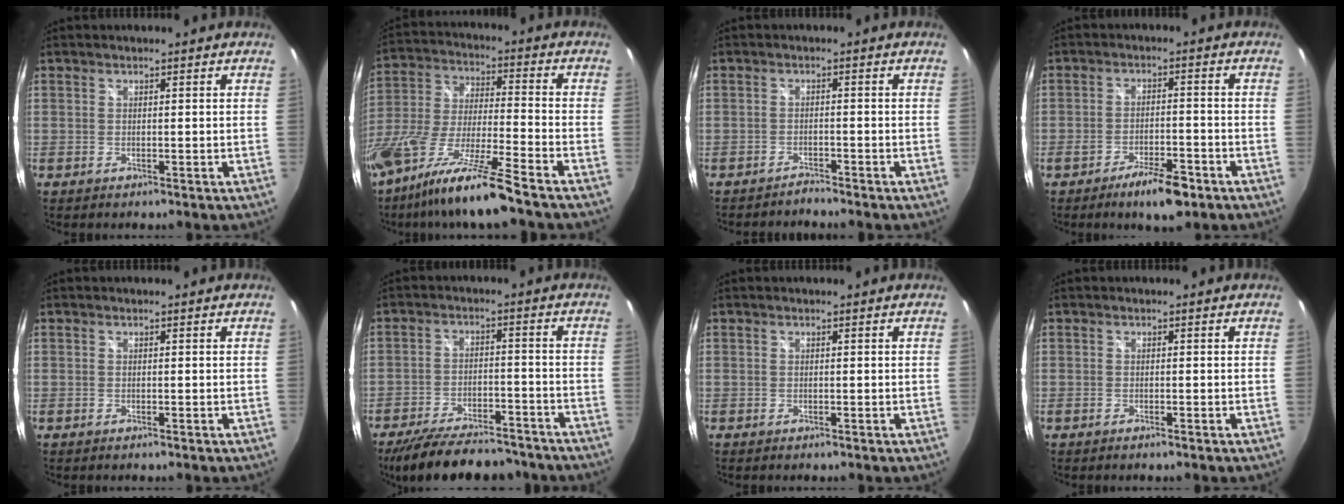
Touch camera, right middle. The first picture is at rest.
{"total": 18.8, "force": [-13.8, 0.7, 12.9], "torque": [-0.258, -0.045, -0.256]}
{"total": 1.8, "force": [-1.8, 0.0, 0.1], "torque": [-0.010, -0.001, -0.032]}
{"total": 7.6, "force": [-5.2, 2.2, 5.1], "torque": [-0.102, -0.008, -0.081]}
{"total": 0.0}
{"total": 19.2, "force": [-16.1, 6.0, 8.6], "torque": [-0.169, -0.011, -0.226]}
{"total": 0.0}
{"total": 0.7, "force": [-0.6, 0.1, 0.4], "torque": [-0.006, -0.002, -0.011]}